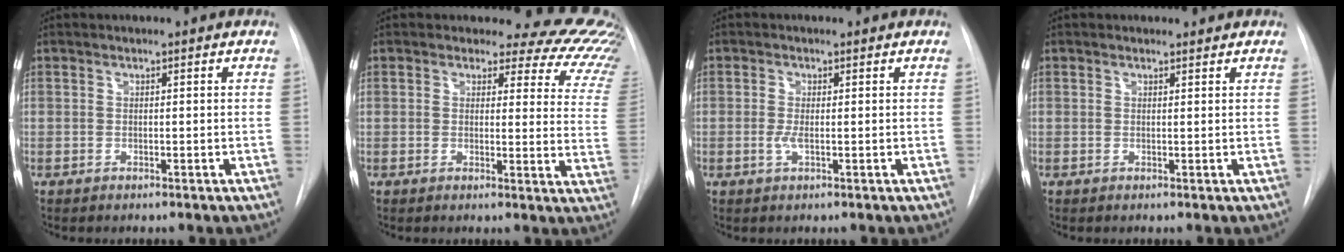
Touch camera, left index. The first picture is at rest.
{"total": 16.3, "force": [15.1, 5.4, 3.2], "torque": [-0.005, -0.092, 0.127]}
{"total": 1.6, "force": [-0.1, 0.5, 1.5], "torque": [-0.036, -0.002, -0.002]}
{"total": 0.8, "force": [0.7, 0.2, -0.1], "torque": [-0.008, -0.002, 0.008]}